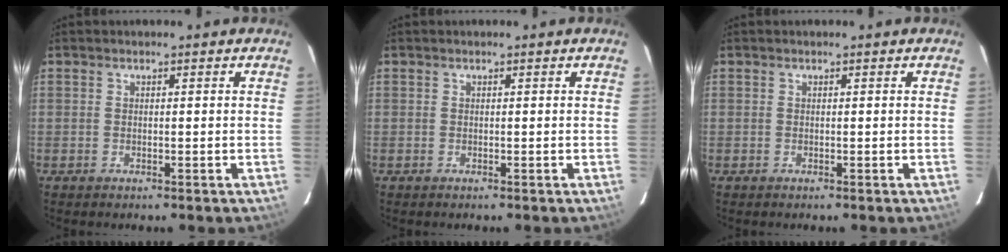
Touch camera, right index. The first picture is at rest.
{"total": 0.0}
{"total": 0.0}